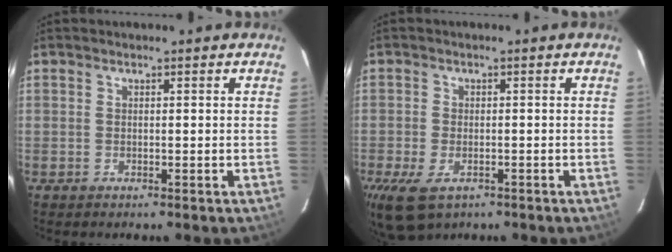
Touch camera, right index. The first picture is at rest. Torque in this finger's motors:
{"motor_torque": [0.65, -0.21, 0.23, 0.09]}